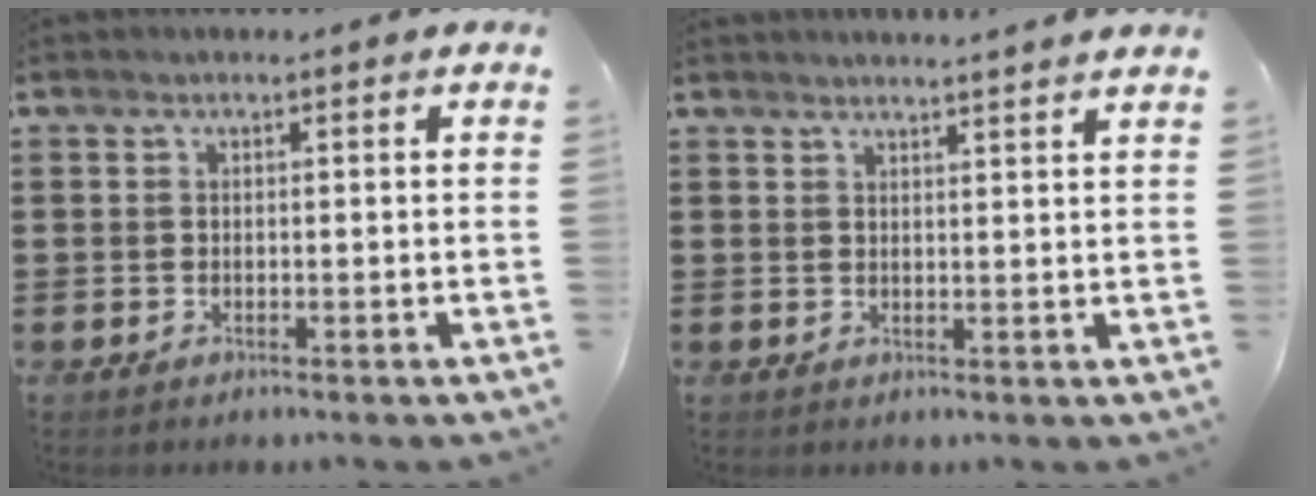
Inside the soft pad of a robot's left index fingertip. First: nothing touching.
{"total": 2.3, "force": [2.2, -0.6, 0.2], "torque": [-0.002, -0.011, 0.040]}